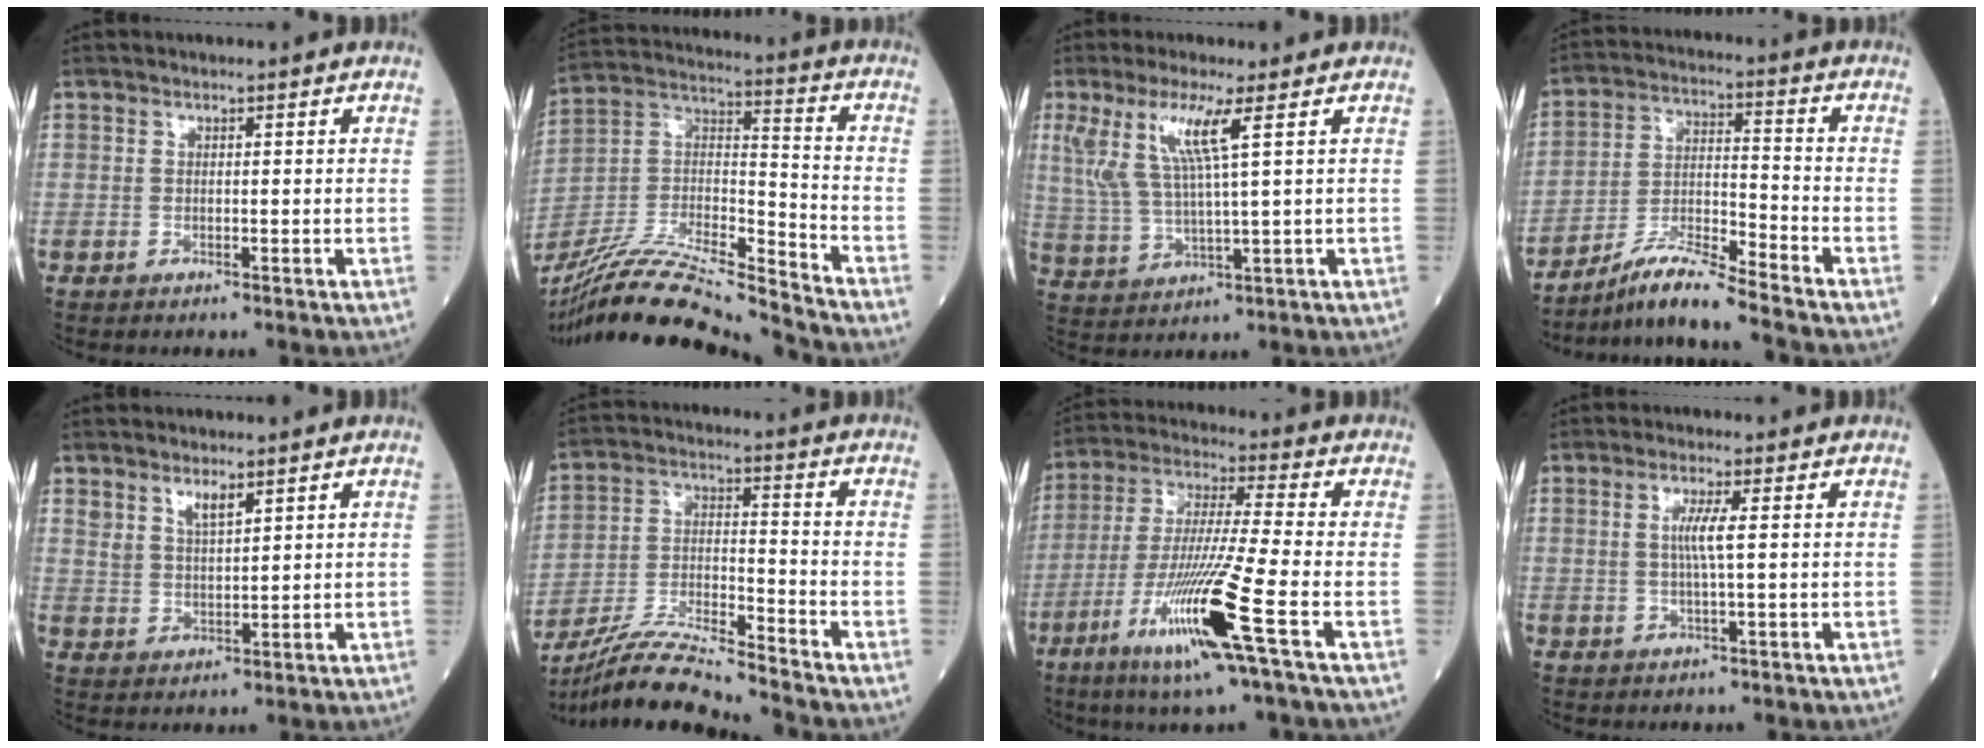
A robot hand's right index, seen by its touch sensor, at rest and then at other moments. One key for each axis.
{"total": 21.6, "fx": -19.9, "fy": -0.2, "fz": 8.3, "tx": -0.188, "ty": -0.006, "tz": -0.354}
{"total": 8.2, "fx": 3.6, "fy": -0.1, "fz": 7.4, "tx": -0.168, "ty": 0.002, "tz": 0.077}
{"total": 9.5, "fx": -8.3, "fy": -1.1, "fz": 4.4, "tx": -0.090, "ty": -0.008, "tz": -0.154}
{"total": 3.5, "fx": 2.5, "fy": 1.0, "fz": 2.2, "tx": -0.046, "ty": -0.002, "tz": 0.053}
{"total": 12.5, "fx": -11.7, "fy": -1.1, "fz": 4.4, "tx": -0.084, "ty": -0.006, "tz": -0.218}
{"total": 15.2, "fx": -6.5, "fy": -1.1, "fz": 13.7, "tx": -0.280, "ty": -0.028, "tz": -0.123}
{"total": 4.6, "fx": 0.5, "fy": -0.2, "fz": 4.6, "tx": -0.089, "ty": -0.001, "tz": 0.011}